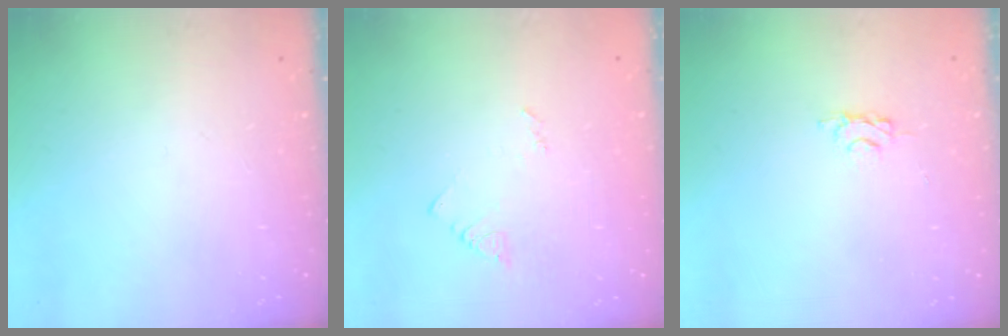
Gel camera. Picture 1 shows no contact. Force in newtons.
{"total": 3.7, "press": 3.7, "slide": 0.3}
{"total": 3.1, "press": 3.0, "slide": 0.5}